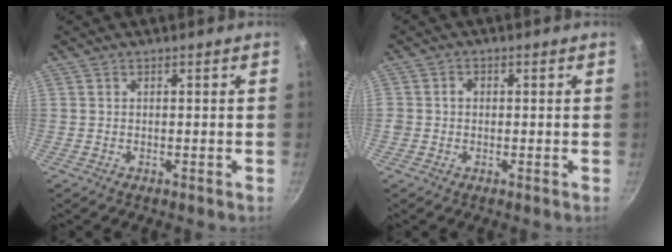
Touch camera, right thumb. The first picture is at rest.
{"total": 1.8, "force": [-0.1, 1.6, 0.8], "torque": [-0.007, 0.007, -0.004]}